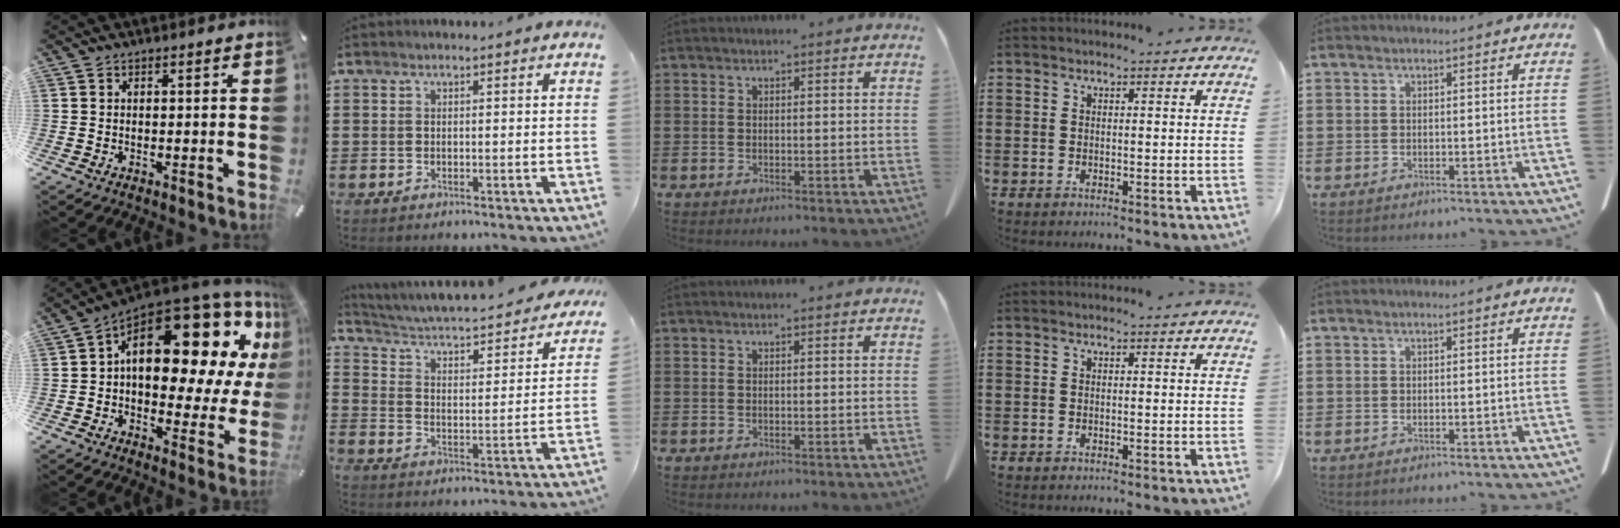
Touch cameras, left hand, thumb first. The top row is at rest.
{"thumb": {"total": 24.2, "force": [8.9, 12.4, 18.8], "torque": [-0.255, -0.081, 0.151]}, "index": {"total": 2.6, "force": [2.3, 0.2, 1.1], "torque": [-0.039, -0.033, 0.027]}}